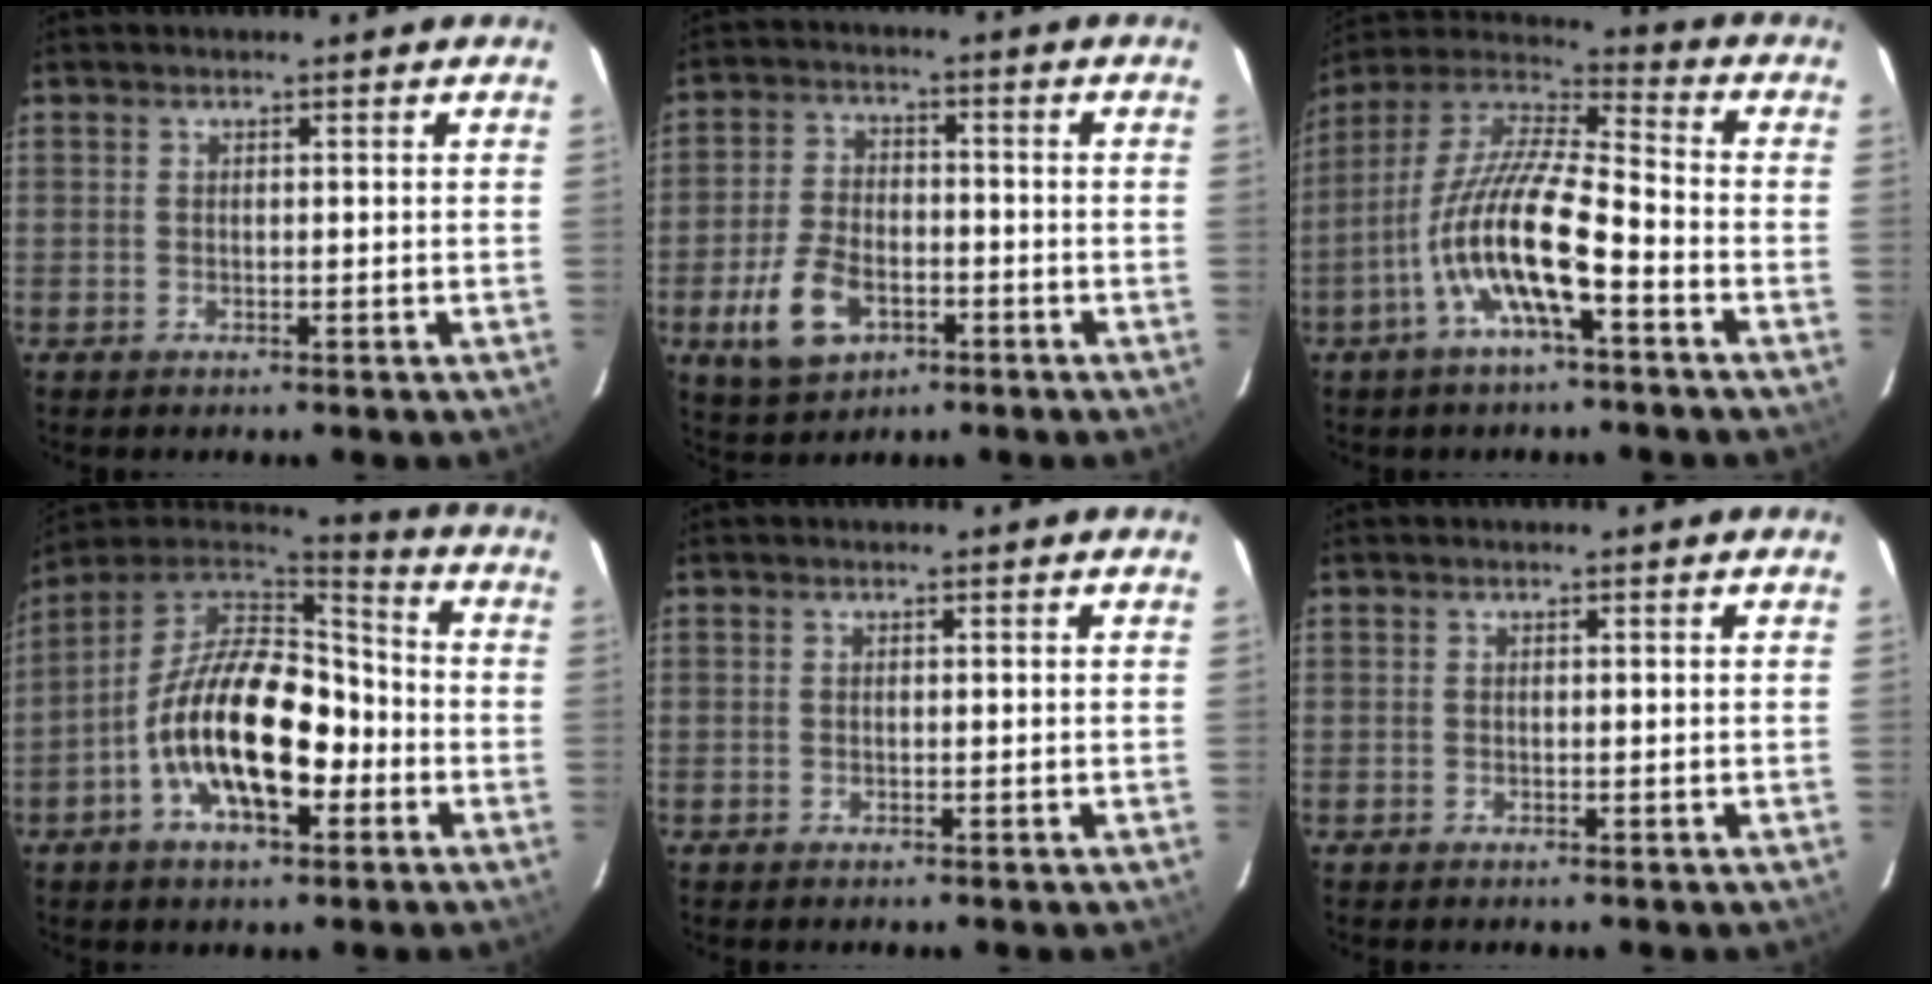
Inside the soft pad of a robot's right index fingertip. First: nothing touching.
{"total": 10.6, "force": [-4.5, 6.5, 7.0], "torque": [-0.160, 0.002, -0.074]}
{"total": 15.0, "force": [-6.0, 3.0, 13.4], "torque": [-0.261, -0.006, -0.122]}
{"total": 17.4, "force": [-5.2, 8.1, 14.5], "torque": [-0.270, 0.006, -0.093]}
{"total": 0.0}
{"total": 0.0}